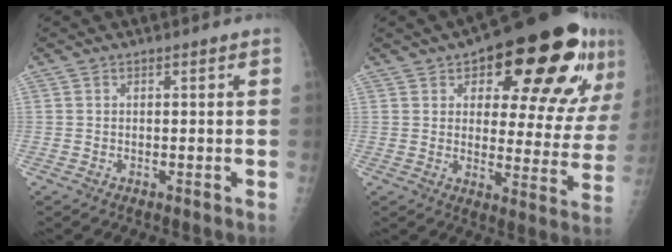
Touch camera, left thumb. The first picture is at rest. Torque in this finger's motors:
{"motor_torque": [0.09, 1.13, 0.17, -0.34, 0.12]}